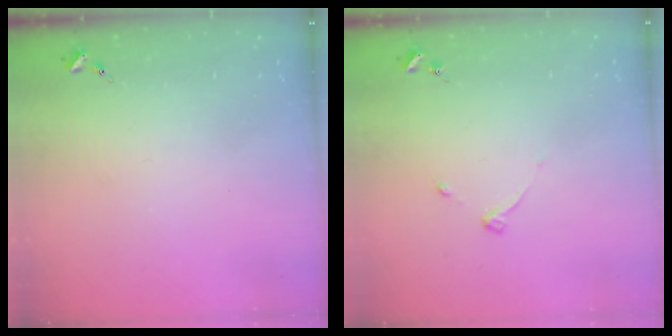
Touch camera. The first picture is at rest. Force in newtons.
{"total": 3.3, "press": 3.2, "slide": 0.6}